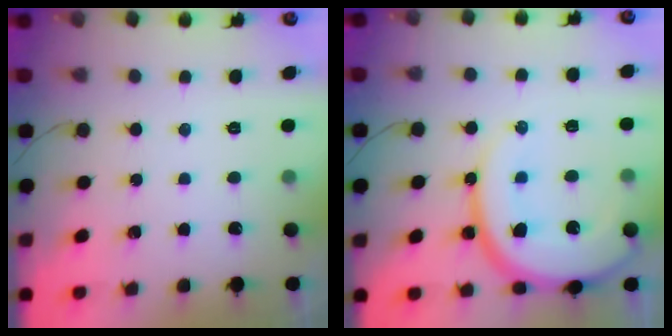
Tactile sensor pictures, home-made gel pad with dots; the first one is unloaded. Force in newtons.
{"total": 17.3, "press": 17.3, "slide": 1.5}